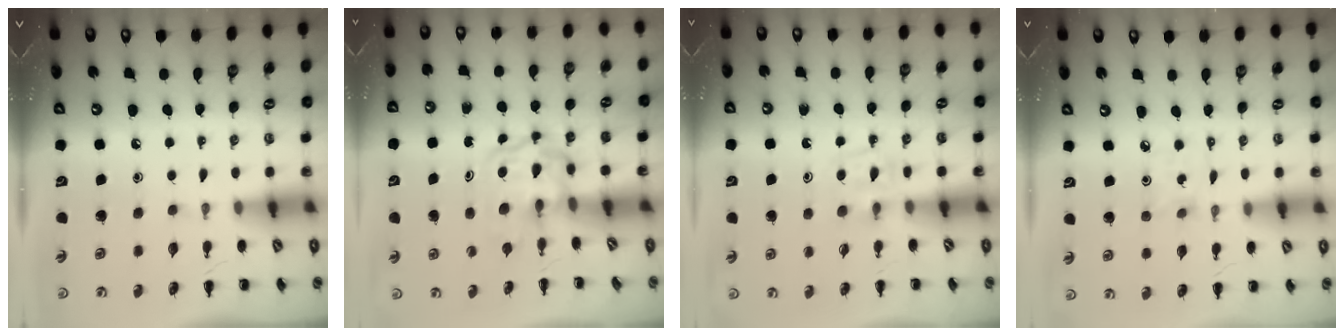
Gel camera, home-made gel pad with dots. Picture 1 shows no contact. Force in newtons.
{"total": 3.8, "press": 3.8, "slide": 0.5}
{"total": 4.8, "press": 4.4, "slide": 1.8}
{"total": 2.5, "press": 2.3, "slide": 0.9}